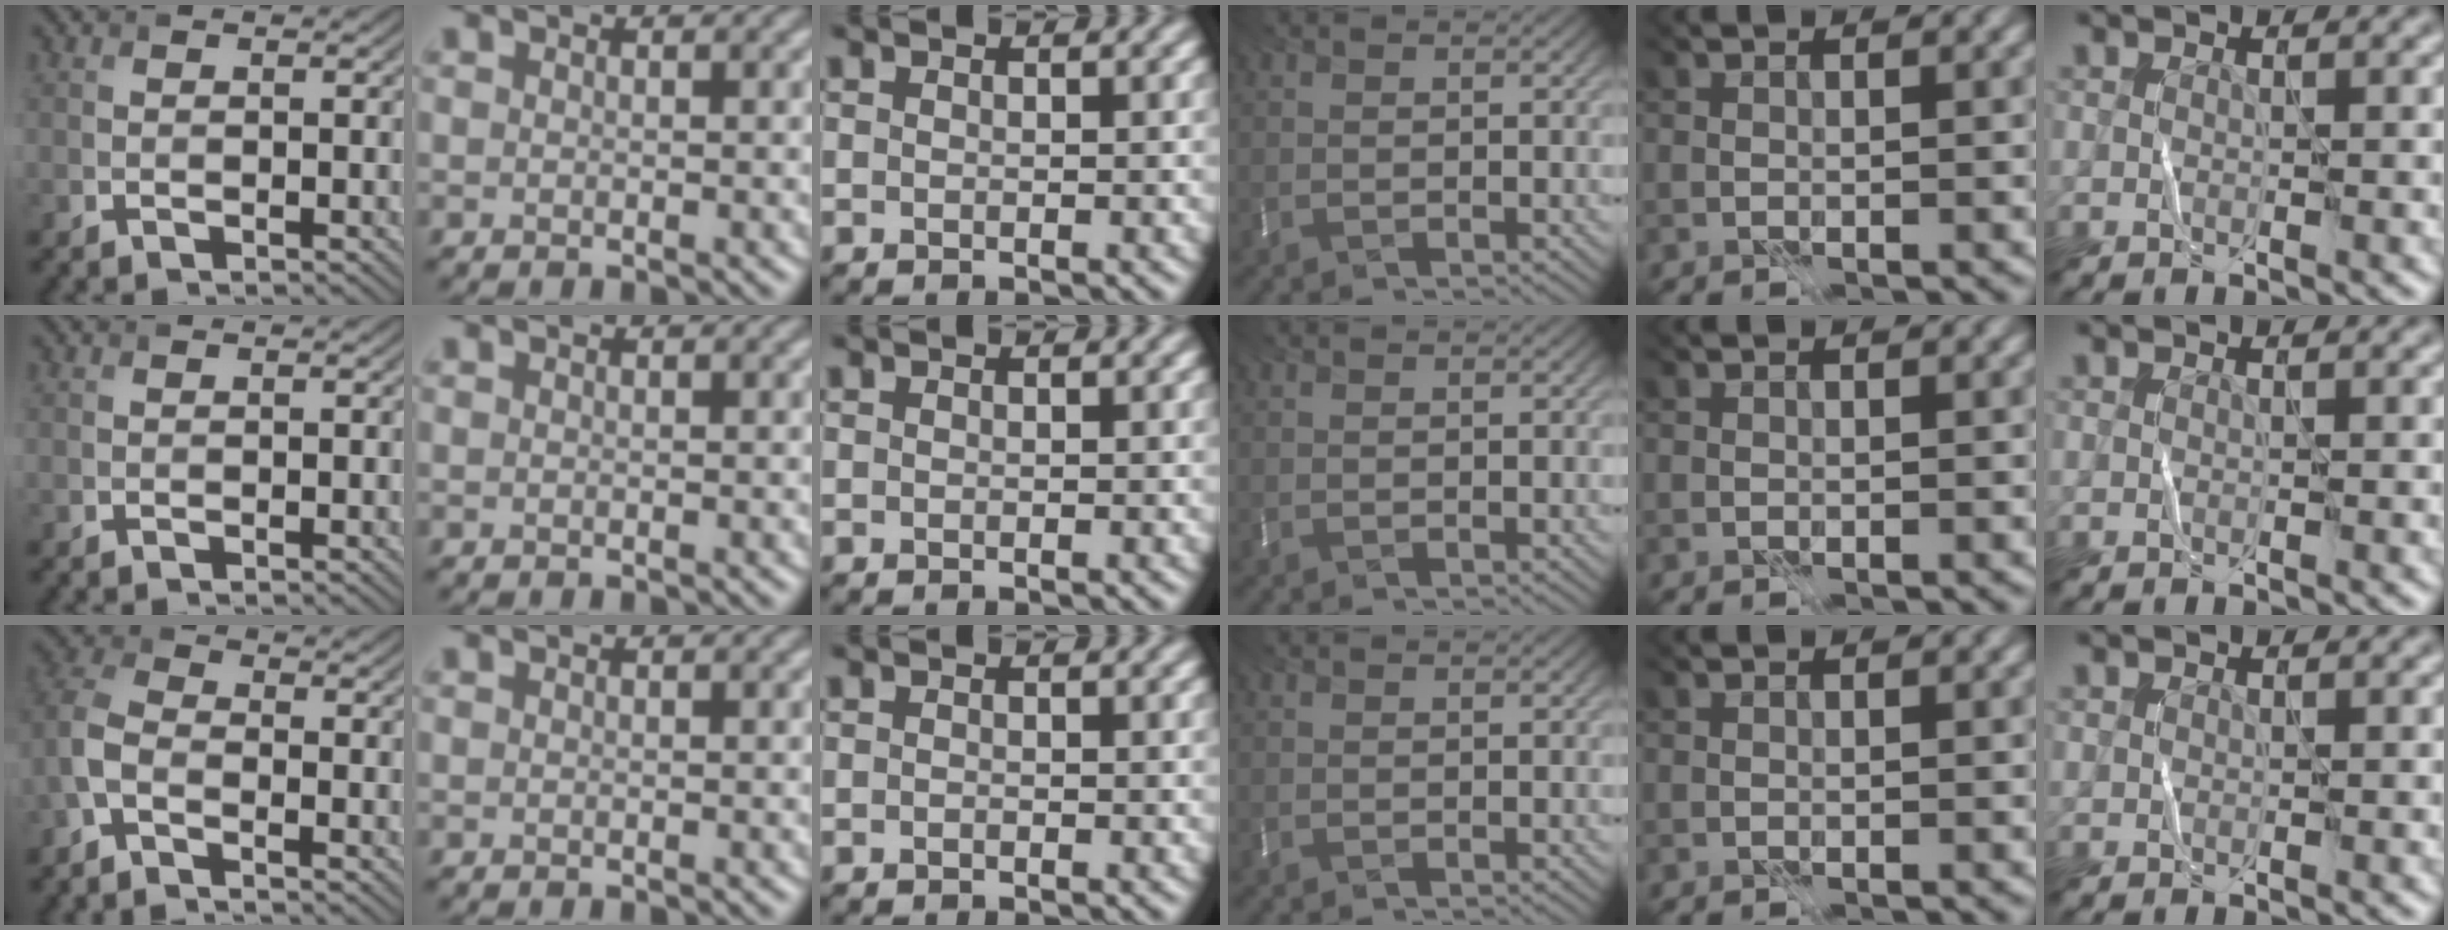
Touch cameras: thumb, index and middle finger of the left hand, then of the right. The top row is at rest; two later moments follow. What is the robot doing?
{"motion": "fold", "object": "bubble wrap"}